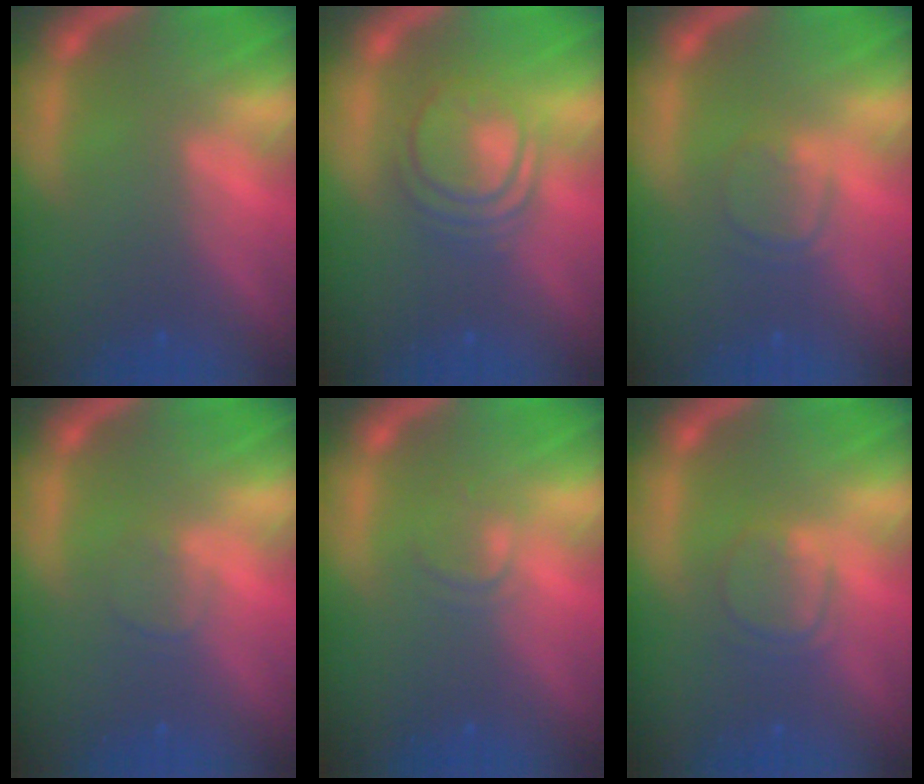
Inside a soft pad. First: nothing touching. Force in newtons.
{"total": 5.6}
{"total": 2.4}
{"total": 1.4}
{"total": 1.4}
{"total": 3.0}